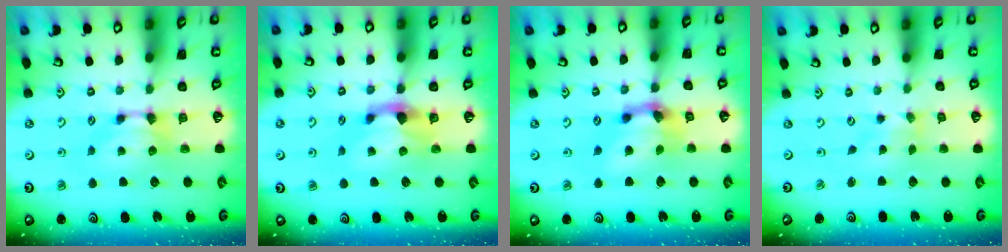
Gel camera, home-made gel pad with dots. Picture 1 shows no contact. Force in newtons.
{"total": 2.2, "press": 1.7, "slide": 1.4}
{"total": 5.3, "press": 4.9, "slide": 1.8}
{"total": 2.7, "press": 2.6, "slide": 1.0}